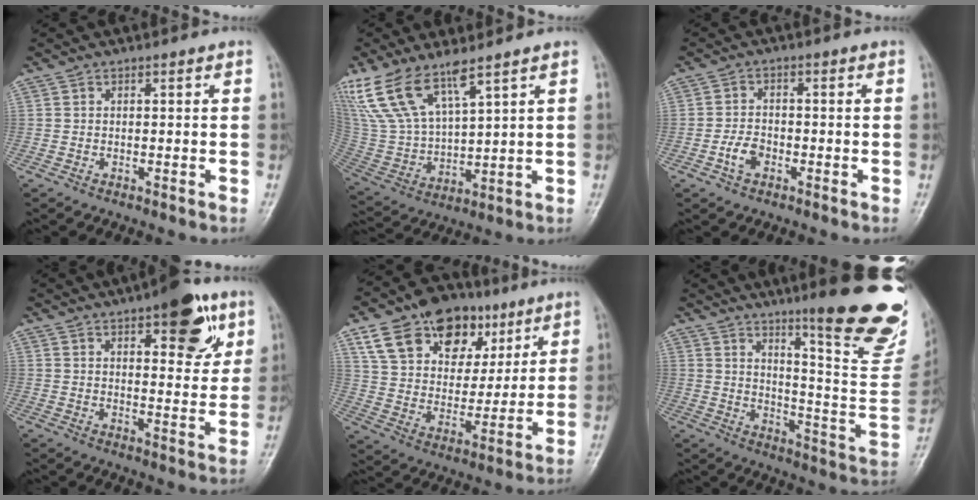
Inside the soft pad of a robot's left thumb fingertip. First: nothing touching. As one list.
[{"total": 13.9, "force": [9.6, 4.0, 9.2], "torque": [-0.189, -0.039, 0.211]}, {"total": 3.8, "force": [-1.6, 2.4, 2.4], "torque": [-0.040, 0.014, -0.033]}, {"total": 13.5, "force": [7.0, 5.3, 10.2], "torque": [-0.098, -0.028, 0.092]}, {"total": 20.3, "force": [11.2, 13.3, 10.4], "torque": [-0.127, -0.019, 0.190]}, {"total": 24.0, "force": [15.1, 3.7, 18.3], "torque": [-0.213, -0.089, 0.209]}]